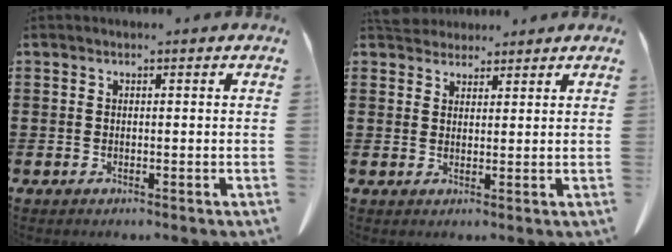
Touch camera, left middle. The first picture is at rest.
{"total": 3.9, "force": [3.7, 1.2, 0.6], "torque": [-0.014, -0.008, 0.070]}